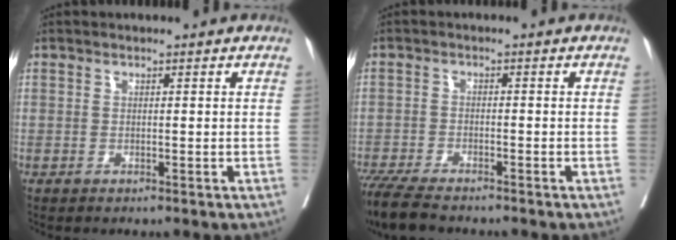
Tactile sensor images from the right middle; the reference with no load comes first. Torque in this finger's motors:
{"motor_torque": [1.05, -1.09, 0.37, 0.11]}